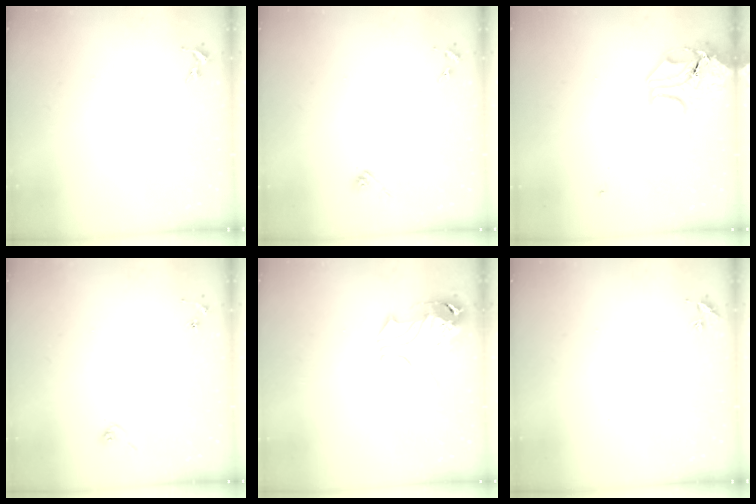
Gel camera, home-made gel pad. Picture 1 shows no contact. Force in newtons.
{"total": 6.9, "press": 6.9, "slide": 0.7}
{"total": 13.4, "press": 13.3, "slide": 1.9}
{"total": 5.0, "press": 5.0, "slide": 0.5}
{"total": 10.4, "press": 10.3, "slide": 1.4}
{"total": 4.8, "press": 4.8, "slide": 0.5}